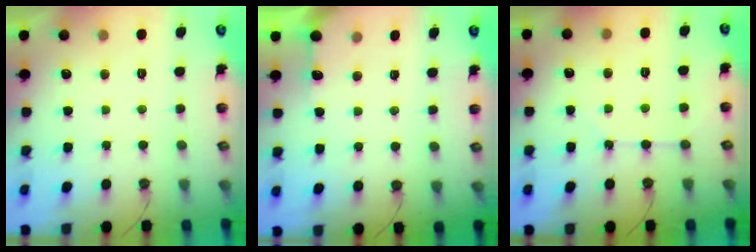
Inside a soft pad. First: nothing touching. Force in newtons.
{"total": 4.7, "press": 4.6, "slide": 0.5}
{"total": 2.1, "press": 2.1, "slide": 0.3}